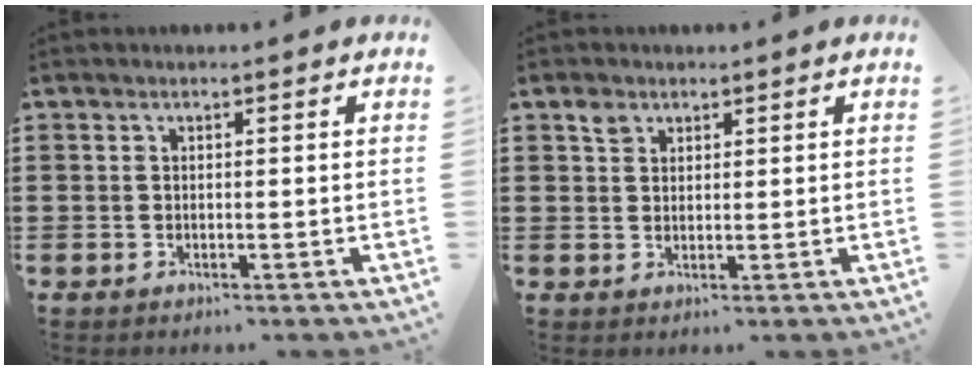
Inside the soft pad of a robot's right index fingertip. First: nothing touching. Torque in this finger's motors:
{"motor_torque": [0.01, -0.01, 0.00, 0.03]}